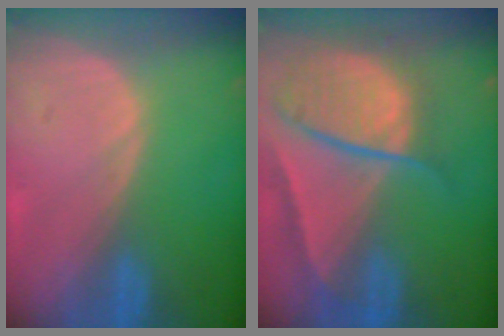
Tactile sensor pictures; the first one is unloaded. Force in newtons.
{"total": 10.3, "press": 8.7, "slide": 5.5}